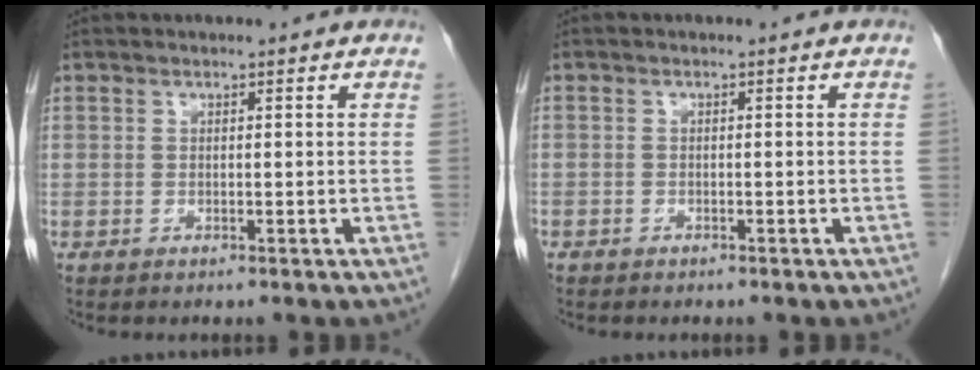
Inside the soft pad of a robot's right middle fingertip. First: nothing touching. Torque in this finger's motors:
{"motor_torque": [0.89, -1.25, 0.03, -0.14]}